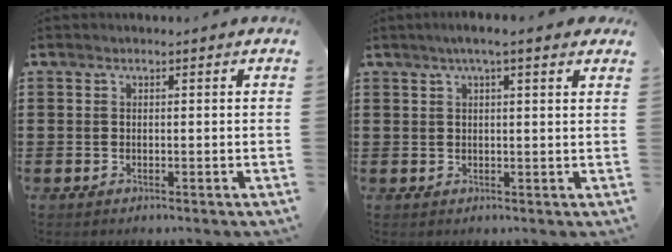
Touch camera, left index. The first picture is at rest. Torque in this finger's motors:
{"motor_torque": [1.15, -0.99, 0.46, 0.13]}